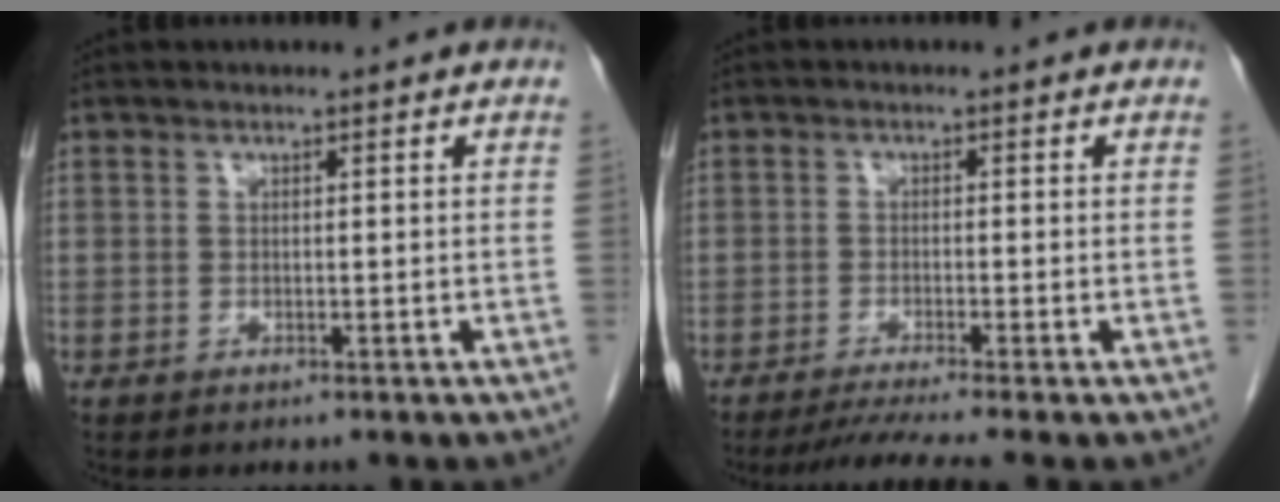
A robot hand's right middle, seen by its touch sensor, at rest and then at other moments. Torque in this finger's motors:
{"motor_torque": [0.03, -0.02, 0.01, 0.03]}